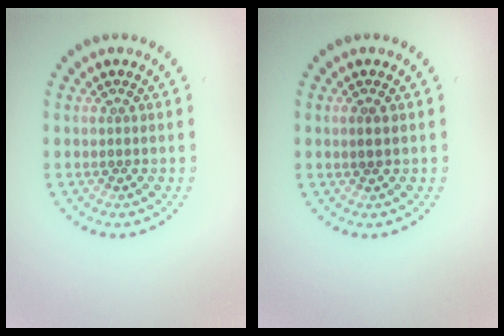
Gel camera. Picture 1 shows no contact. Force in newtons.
{"total": 0.9, "press": 0.9, "slide": 0.1}